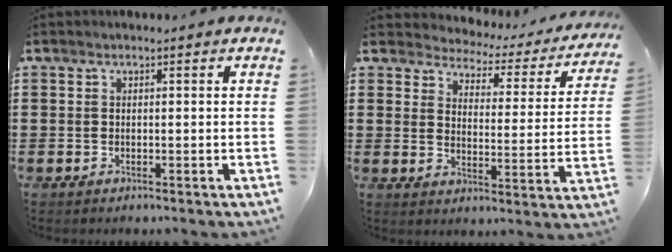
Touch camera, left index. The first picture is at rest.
{"total": 2.6, "force": [2.5, 0.6, 0.1], "torque": [-0.025, -0.026, 0.033]}